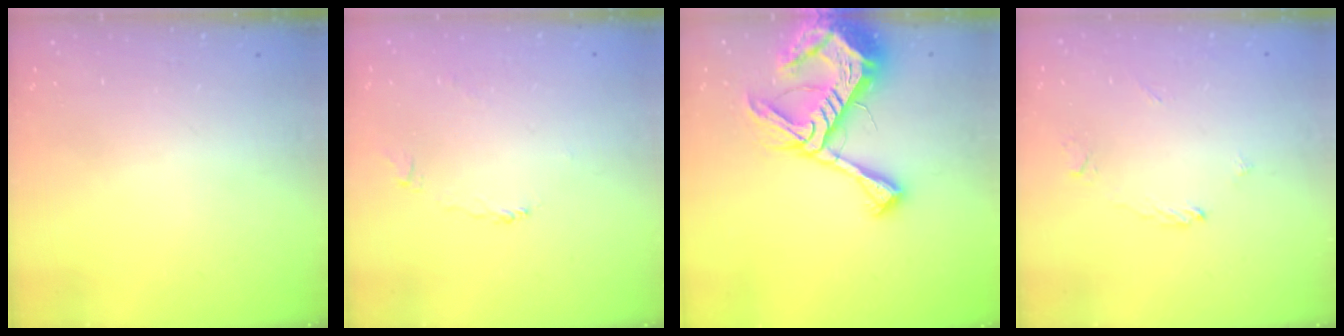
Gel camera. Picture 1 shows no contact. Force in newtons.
{"total": 2.2, "press": 2.2, "slide": 0.4}
{"total": 18.8, "press": 18.7, "slide": 1.9}
{"total": 2.2, "press": 2.2, "slide": 0.3}